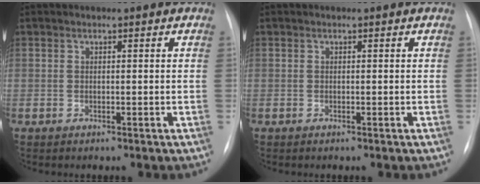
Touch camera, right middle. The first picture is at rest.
{"total": 0.0}